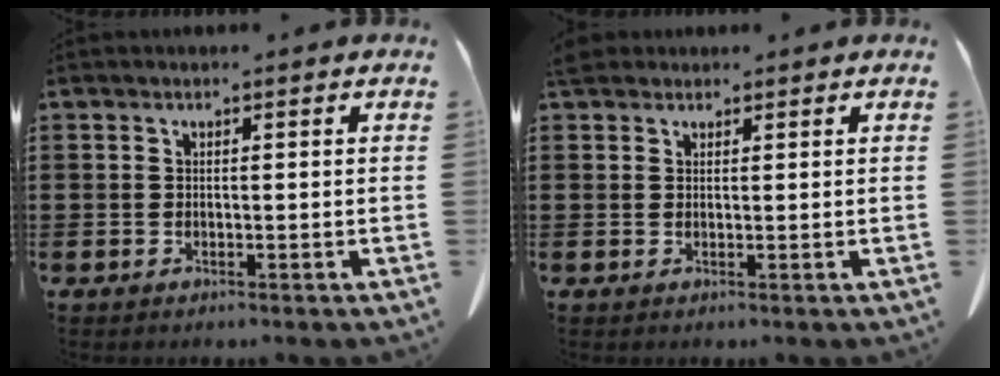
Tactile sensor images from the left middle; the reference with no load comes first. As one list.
[{"total": 2.1, "force": [1.8, 1.0, 0.6], "torque": [-0.020, 0.006, 0.035]}]